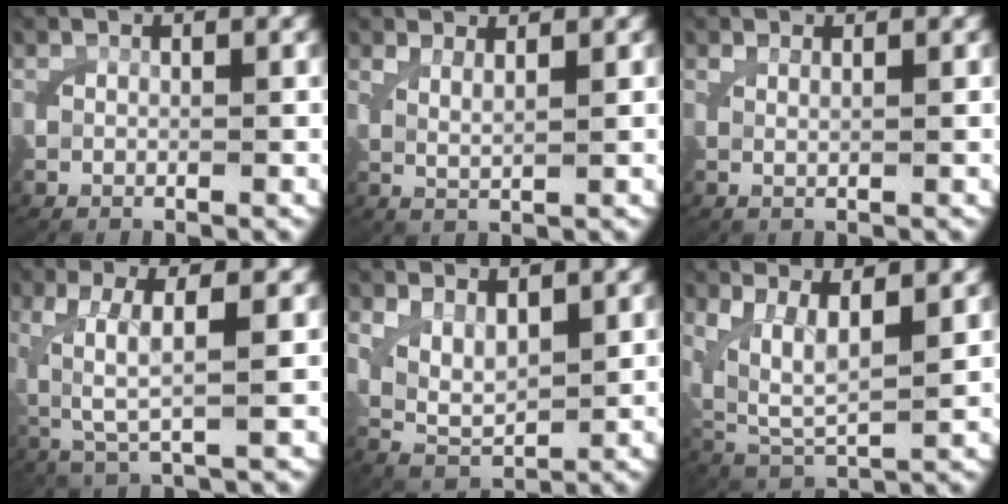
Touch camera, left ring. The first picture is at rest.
{"total": 2.0, "force": [1.2, 0.3, 1.6], "torque": [-0.036, -0.010, 0.030]}
{"total": 1.1, "force": [0.7, -0.2, 0.8], "torque": [-0.015, -0.004, 0.017]}
{"total": 5.0, "force": [0.7, 1.9, 4.5], "torque": [-0.101, -0.007, 0.024]}
{"total": 4.9, "force": [1.4, 3.7, 3.0], "torque": [-0.071, -0.018, 0.028]}
{"total": 6.4, "force": [1.9, 4.2, 4.5], "torque": [-0.123, -0.038, 0.055]}